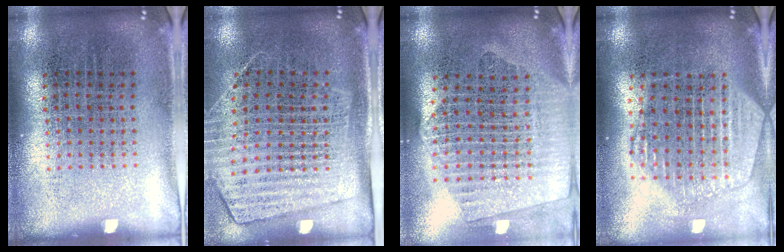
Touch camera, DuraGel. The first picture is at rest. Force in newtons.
{"total": 1.8, "press": 1.5, "slide": 0.9}
{"total": 2.3, "press": 2.1, "slide": 1.1}
{"total": 2.2, "press": 2.0, "slide": 1.0}